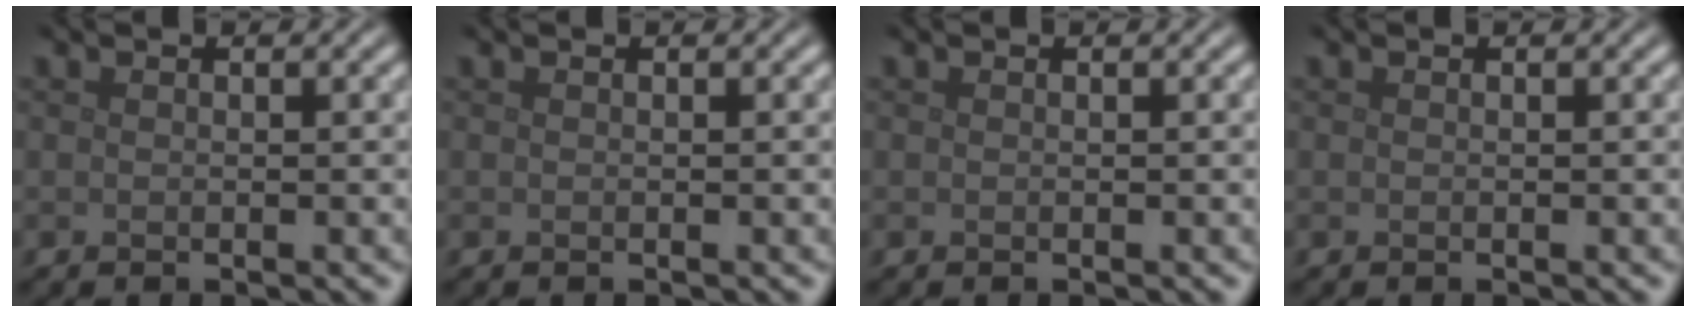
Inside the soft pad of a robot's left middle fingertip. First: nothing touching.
{"total": 0.0}
{"total": 0.0}
{"total": 0.0}